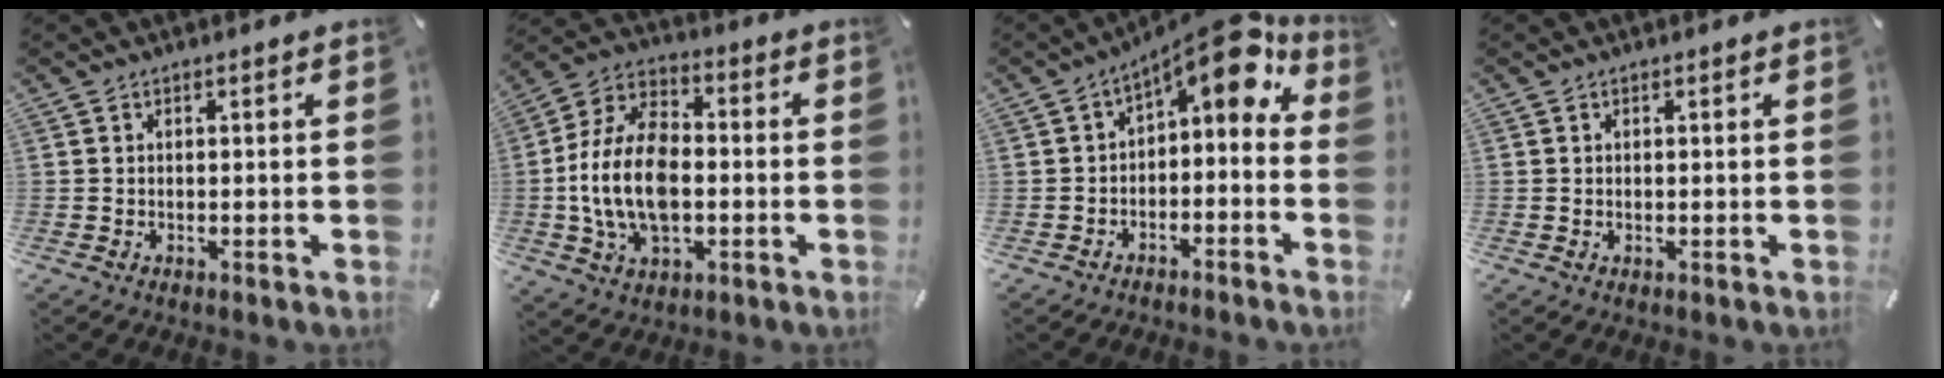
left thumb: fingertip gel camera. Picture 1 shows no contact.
{"total": 16.7, "force": [-2.7, 10.9, 12.4], "torque": [-0.277, 0.008, -0.050]}
{"total": 8.6, "force": [4.6, 3.7, 6.2], "torque": [-0.083, -0.044, 0.075]}
{"total": 0.0}